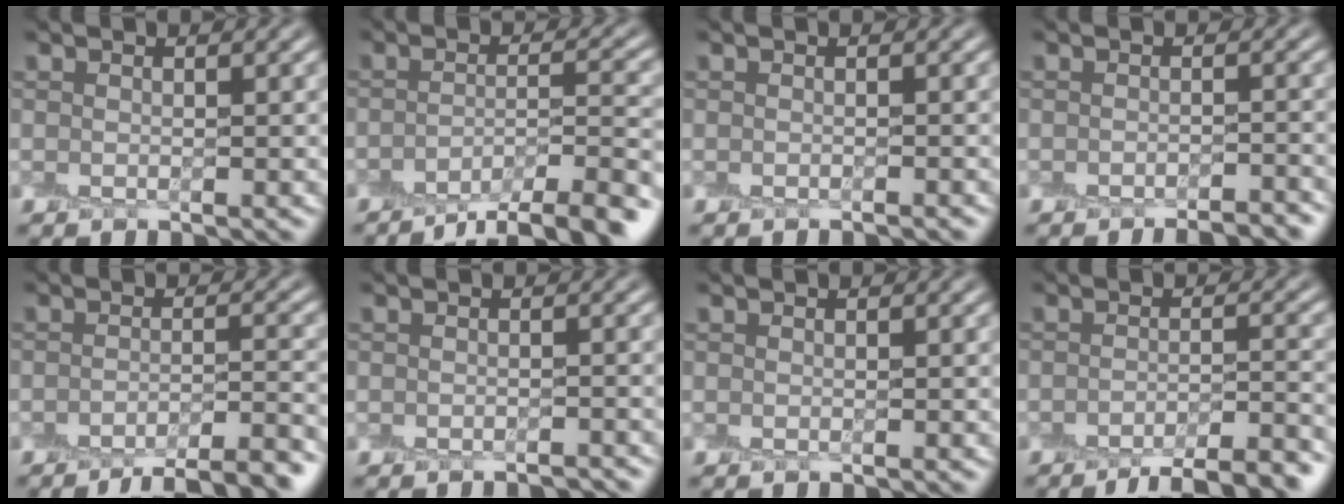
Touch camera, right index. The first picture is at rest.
{"total": 5.9, "force": [-4.5, 1.5, 3.6], "torque": [-0.053, -0.005, -0.067]}
{"total": 0.8, "force": [-0.8, -0.1, 0.0], "torque": [0.004, -0.007, -0.012]}
{"total": 3.2, "force": [-3.1, 0.2, 0.8], "torque": [-0.007, -0.003, -0.036]}
{"total": 6.6, "force": [-5.3, 1.2, 3.8], "torque": [-0.047, 0.000, -0.072]}
{"total": 2.1, "force": [-2.0, 0.2, 0.2], "torque": [0.002, -0.007, -0.028]}
{"total": 0.0}
{"total": 6.9, "force": [-5.6, 1.4, 3.9], "torque": [-0.045, -0.005, -0.074]}